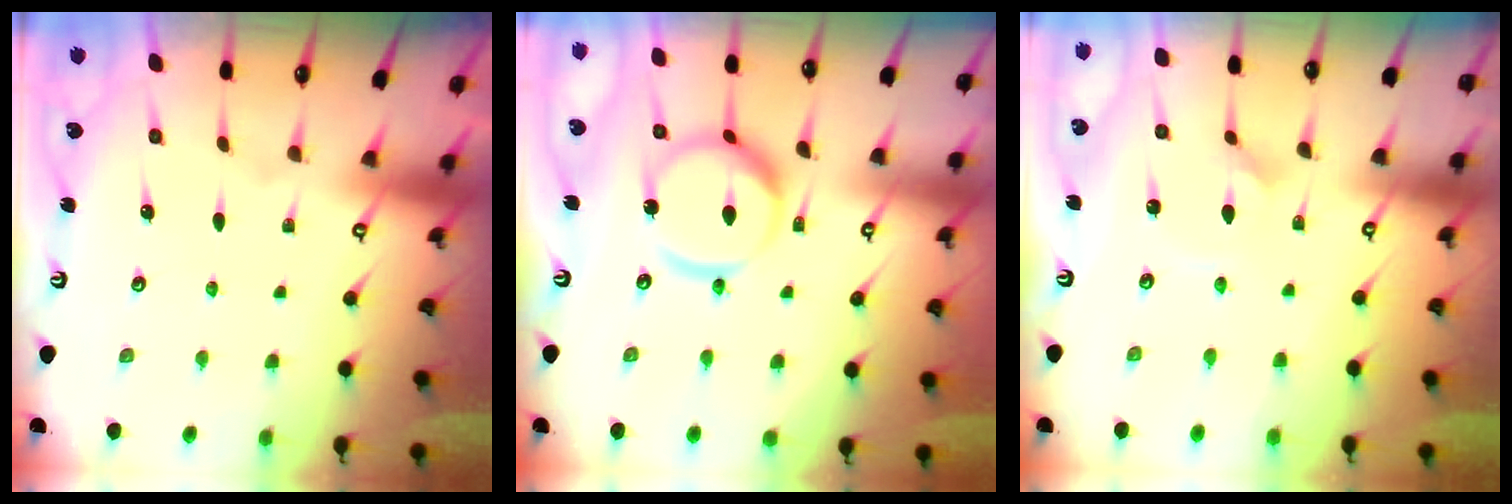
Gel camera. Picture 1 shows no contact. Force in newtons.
{"total": 13.0, "press": 12.9, "slide": 1.2}
{"total": 2.1, "press": 2.1, "slide": 0.1}